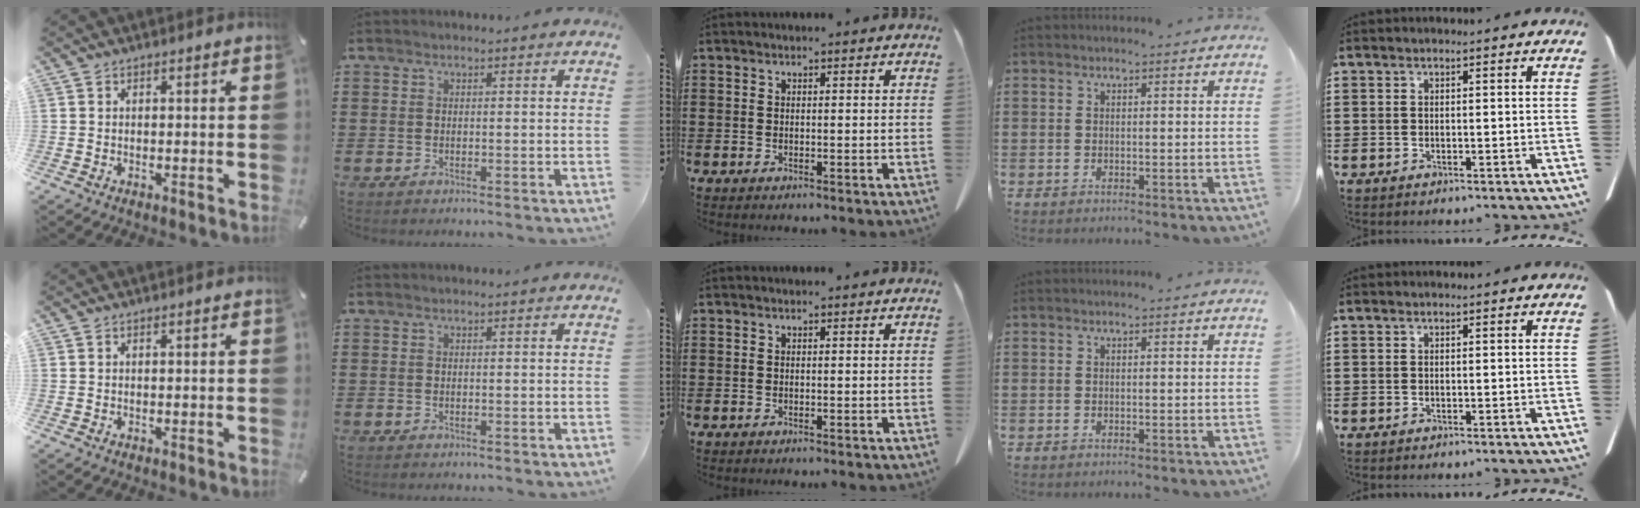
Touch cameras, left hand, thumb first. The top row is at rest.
{}